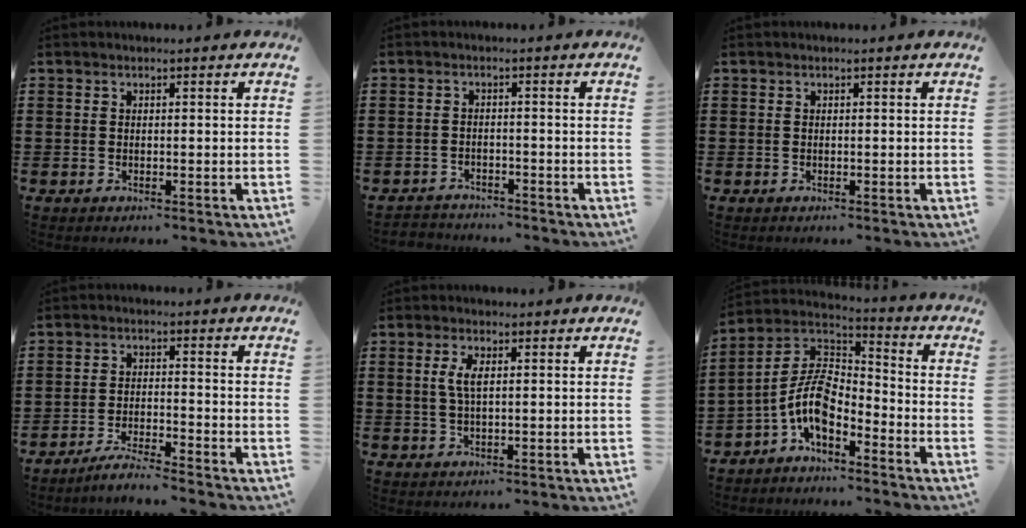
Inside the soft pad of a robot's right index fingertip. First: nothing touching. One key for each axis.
{"total": 2.0, "fx": -2.0, "fy": 0.4, "fz": -0.3, "tx": -0.002, "ty": 0.002, "tz": -0.046}
{"total": 0.0}
{"total": 3.8, "fx": -3.7, "fy": -0.4, "fz": 1.0, "tx": -0.018, "ty": 0.000, "tz": -0.073}
{"total": 3.2, "fx": 0.7, "fy": 1.1, "fz": 3.0, "tx": -0.061, "ty": 0.008, "tz": 0.009}
{"total": 7.5, "fx": -3.5, "fy": 3.9, "fz": 5.3, "tx": -0.133, "ty": -0.009, "tz": -0.078}